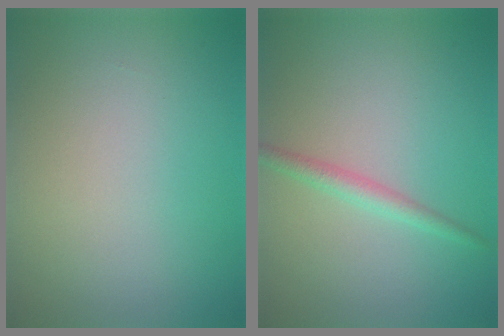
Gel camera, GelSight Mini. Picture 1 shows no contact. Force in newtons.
{"total": 1.7, "press": 1.7, "slide": 0.0}